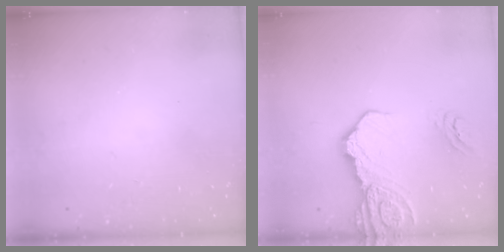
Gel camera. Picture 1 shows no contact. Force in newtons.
{"total": 16.1, "press": 16.0, "slide": 1.9}